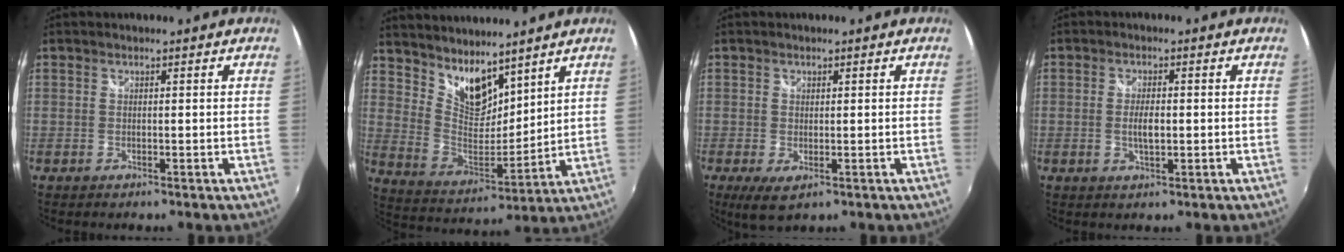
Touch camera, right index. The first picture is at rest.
{"total": 11.7, "force": [9.2, 4.9, 5.3], "torque": [-0.093, -0.005, 0.182]}
{"total": 3.5, "force": [-1.0, 1.9, 2.7], "torque": [-0.051, -0.014, -0.014]}
{"total": 3.3, "force": [-0.3, 1.2, 3.0], "torque": [-0.055, -0.002, -0.006]}